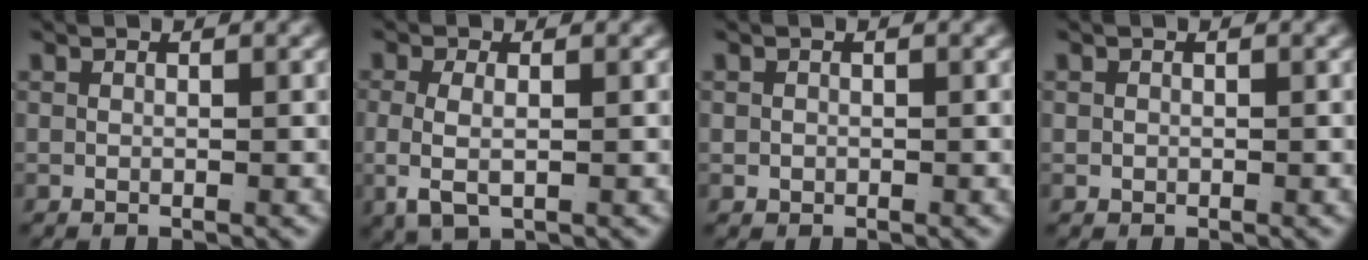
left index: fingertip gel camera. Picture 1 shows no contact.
{"total": 3.3, "force": [-0.5, 1.7, 2.8], "torque": [-0.073, -0.019, 0.008]}
{"total": 0.7, "force": [-0.1, 0.6, 0.2], "torque": [-0.013, -0.009, 0.005]}
{"total": 0.6, "force": [-0.1, 0.5, 0.2], "torque": [-0.011, -0.007, 0.005]}